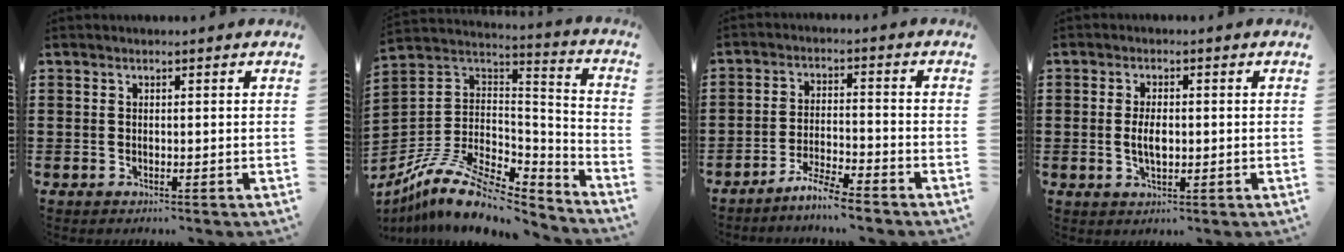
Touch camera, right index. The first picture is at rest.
{"total": 13.1, "force": [-9.3, 5.0, 7.7], "torque": [-0.154, 0.023, -0.171]}
{"total": 4.9, "force": [-4.6, -0.2, 1.7], "torque": [-0.045, -0.007, -0.092]}
{"total": 3.6, "force": [-0.2, 1.7, 3.2], "torque": [-0.067, 0.001, -0.006]}